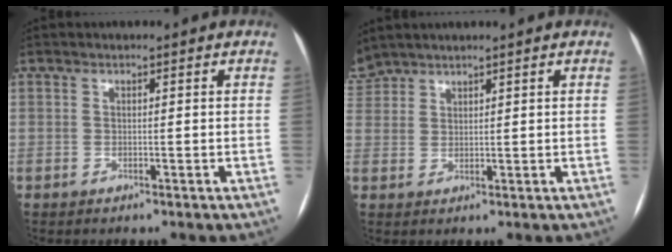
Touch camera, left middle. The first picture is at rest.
{"total": 3.8, "force": [3.6, 1.2, 0.2], "torque": [-0.013, 0.017, 0.076]}